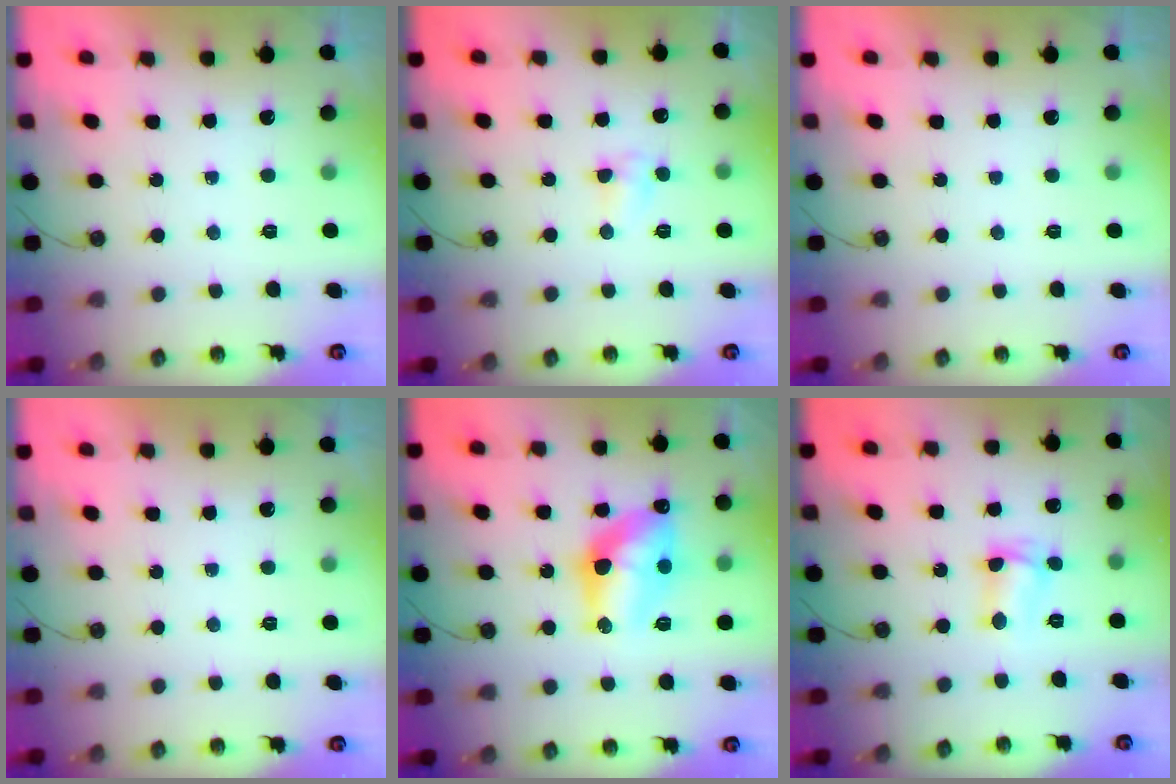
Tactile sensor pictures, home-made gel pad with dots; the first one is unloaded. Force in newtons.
{"total": 3.0, "press": 3.0, "slide": 0.4}
{"total": 0.0}
{"total": 0.0}
{"total": 12.8, "press": 12.8, "slide": 0.9}
{"total": 4.0, "press": 3.9, "slide": 0.9}